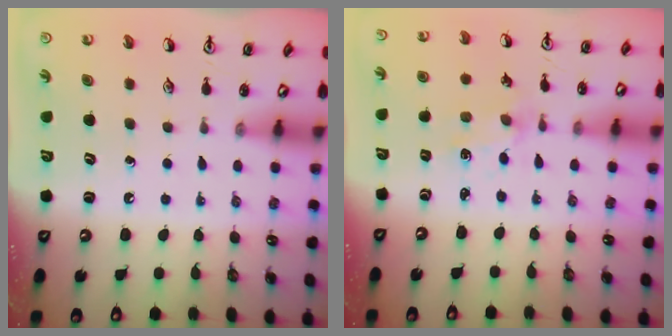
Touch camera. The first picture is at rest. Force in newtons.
{"total": 1.2, "press": 1.2, "slide": 0.3}